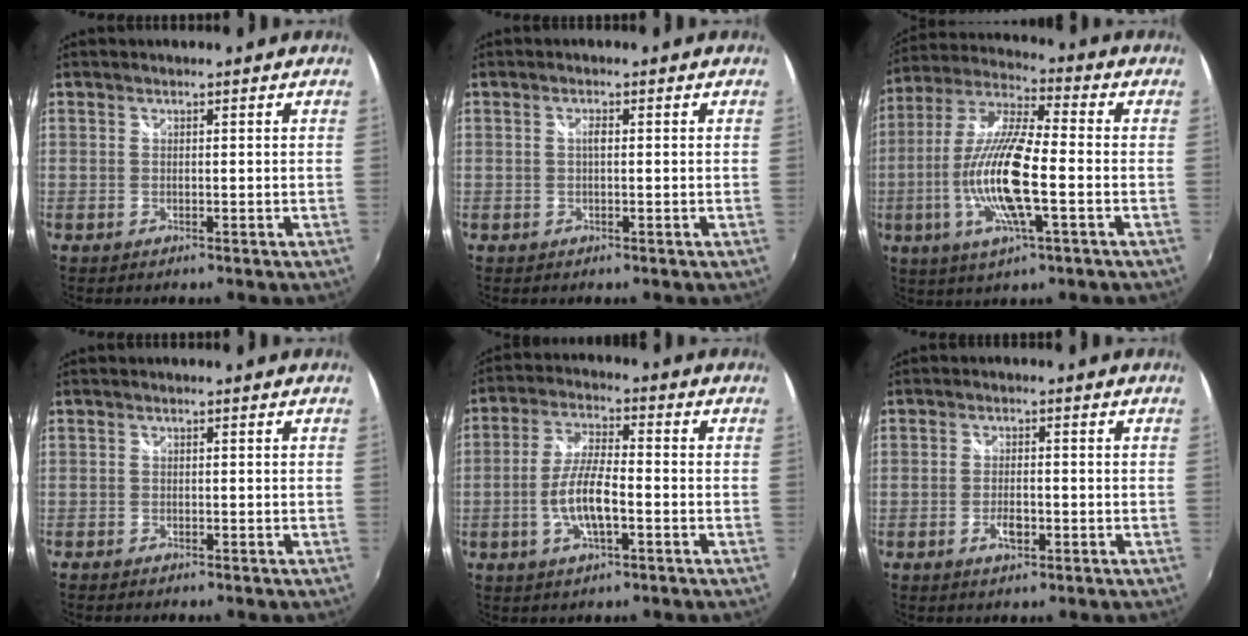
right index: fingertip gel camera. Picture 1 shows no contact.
{"total": 1.1, "force": [-0.1, 0.4, 1.0], "torque": [-0.019, 0.004, -0.004]}
{"total": 16.1, "force": [-3.7, 3.3, 15.4], "torque": [-0.307, -0.011, -0.072]}
{"total": 1.3, "force": [-1.2, 0.5, 0.2], "torque": [-0.009, -0.007, -0.022]}
{"total": 8.4, "force": [-2.6, 2.4, 7.7], "torque": [-0.157, 0.001, -0.050]}
{"total": 3.3, "force": [-1.4, 1.5, 2.5], "torque": [-0.052, -0.003, -0.025]}